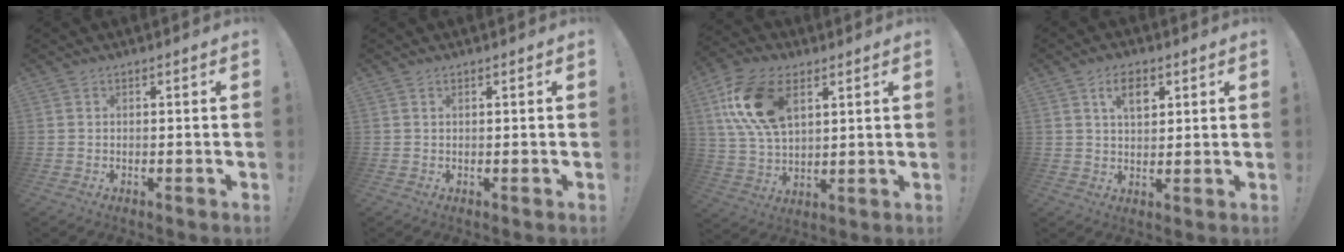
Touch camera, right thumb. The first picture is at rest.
{"total": 0.0}
{"total": 17.6, "force": [7.1, 10.2, 12.4], "torque": [-0.255, -0.007, 0.131]}
{"total": 6.5, "force": [2.9, 3.7, 4.5], "torque": [-0.071, -0.002, 0.050]}